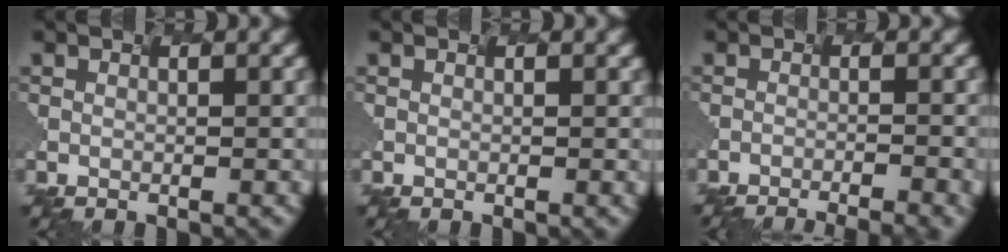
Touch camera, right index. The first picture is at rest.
{"total": 0.0}
{"total": 6.1, "force": [-4.0, 1.7, 4.2], "torque": [-0.029, 0.011, -0.036]}